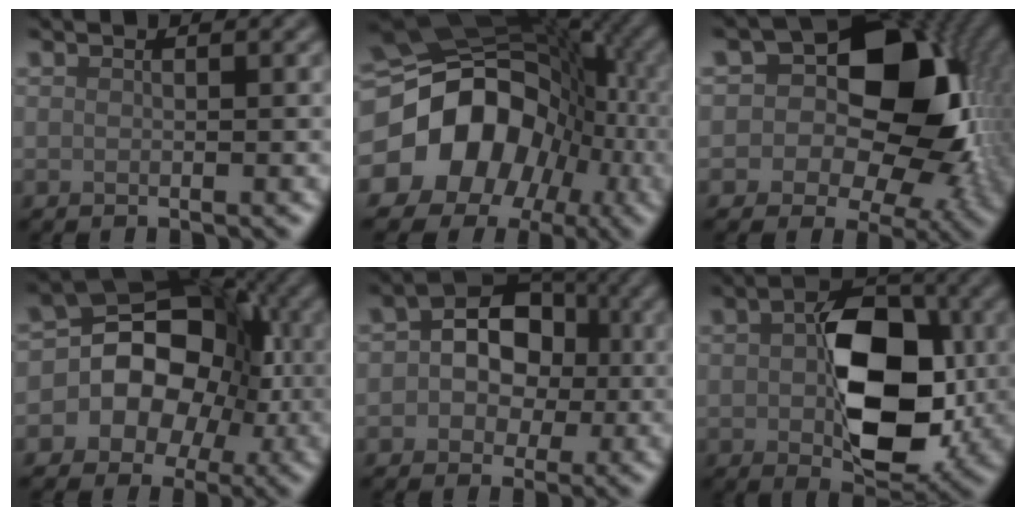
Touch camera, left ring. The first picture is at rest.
{"total": 18.8, "force": [-4.2, 15.6, 9.6], "torque": [-0.187, -0.011, -0.094]}
{"total": 14.5, "force": [1.0, 10.6, 9.9], "torque": [-0.087, 0.009, -0.012]}
{"total": 13.2, "force": [-1.3, 11.1, 7.1], "torque": [-0.102, 0.044, -0.061]}
{"total": 6.5, "force": [0.3, 5.1, 4.1], "torque": [-0.040, 0.009, -0.012]}
{"total": 10.3, "force": [0.1, 6.3, 8.2], "torque": [-0.136, -0.007, 0.008]}